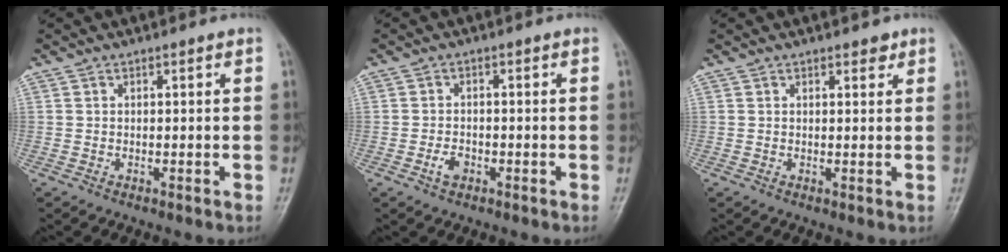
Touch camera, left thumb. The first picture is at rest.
{"total": 2.7, "force": [-1.3, 1.7, 1.6], "torque": [-0.026, 0.007, -0.023]}
{"total": 1.6, "force": [1.2, 0.8, 0.8], "torque": [0.001, -0.005, 0.012]}